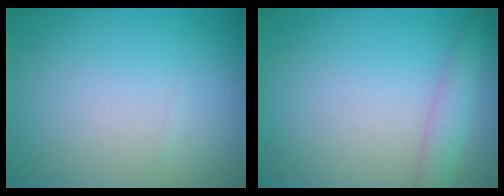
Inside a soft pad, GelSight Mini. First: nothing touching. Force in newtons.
{"total": 1.9, "press": 1.9, "slide": 0.1}